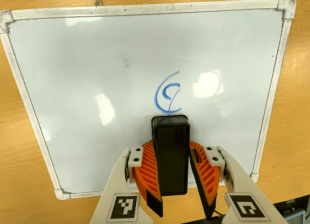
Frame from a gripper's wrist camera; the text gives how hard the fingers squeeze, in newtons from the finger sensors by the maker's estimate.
{"total": 9.5, "left": 9.7, "right": 9.3}